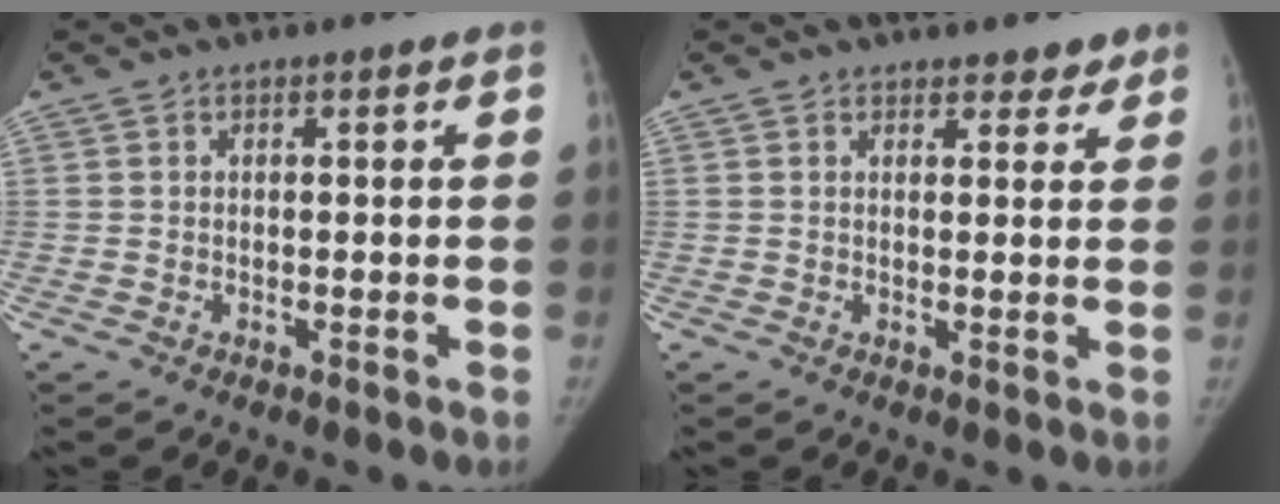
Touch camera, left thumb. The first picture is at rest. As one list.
[{"total": 2.9, "force": [2.4, 1.5, 0.6], "torque": [0.021, -0.012, 0.025]}]